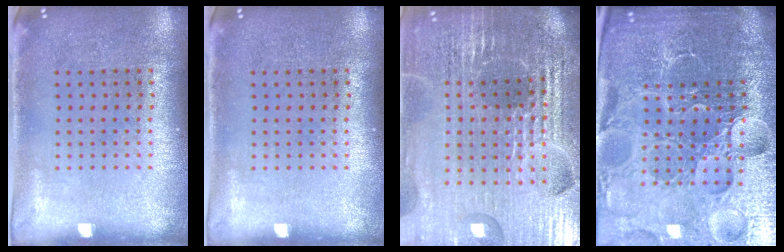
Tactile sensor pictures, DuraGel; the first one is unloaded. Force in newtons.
{"total": 0.0}
{"total": 6.3, "press": 5.6, "slide": 2.8}
{"total": 6.8, "press": 6.0, "slide": 3.2}